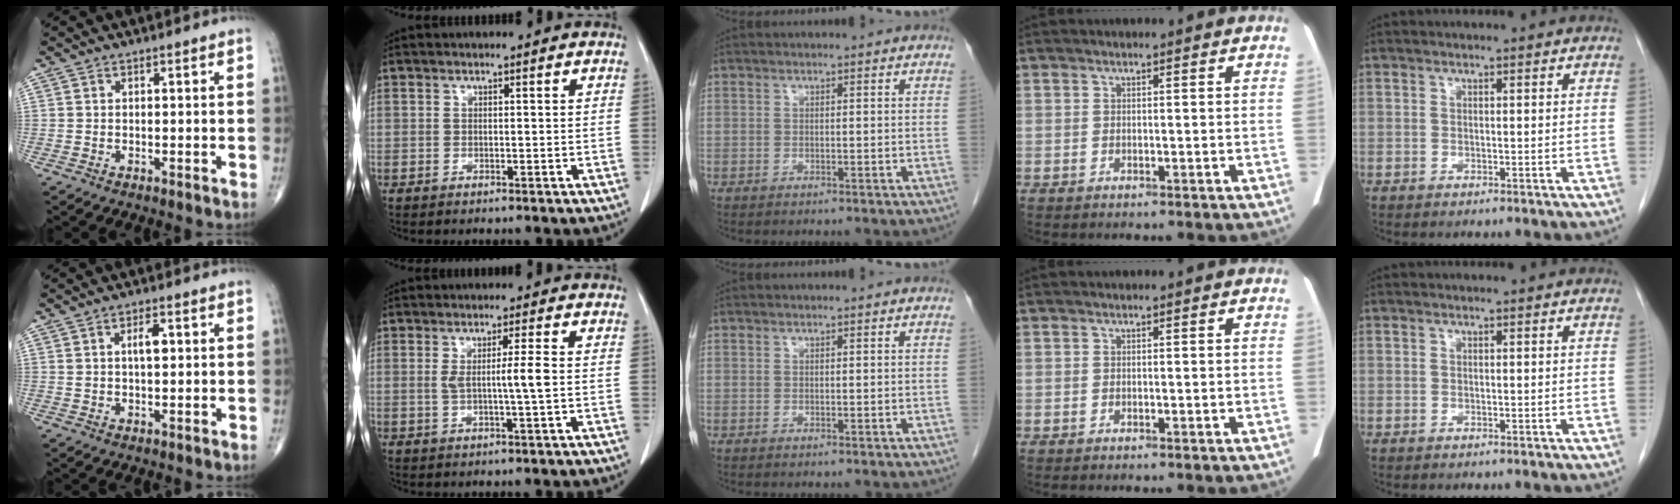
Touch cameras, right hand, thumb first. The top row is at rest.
{"thumb": {"total": 3.7, "force": [0.9, 1.6, 3.2], "torque": [-0.050, 0.000, 0.015]}, "index": {"total": 4.0, "force": [0.0, -0.6, 4.0], "torque": [-0.072, -0.005, 0.002]}}